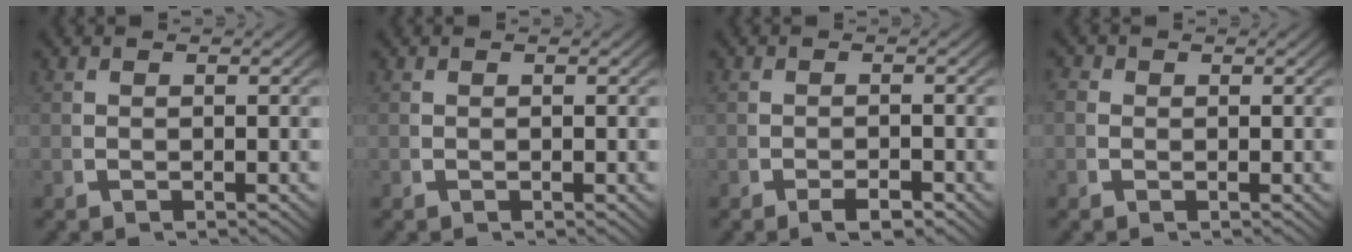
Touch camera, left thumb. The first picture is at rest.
{"total": 0.0}
{"total": 1.8, "force": [-1.3, 0.7, 1.0], "torque": [-0.014, -0.004, -0.023]}
{"total": 1.2, "force": [0.1, 1.2, 0.3], "torque": [-0.008, -0.006, 0.000]}